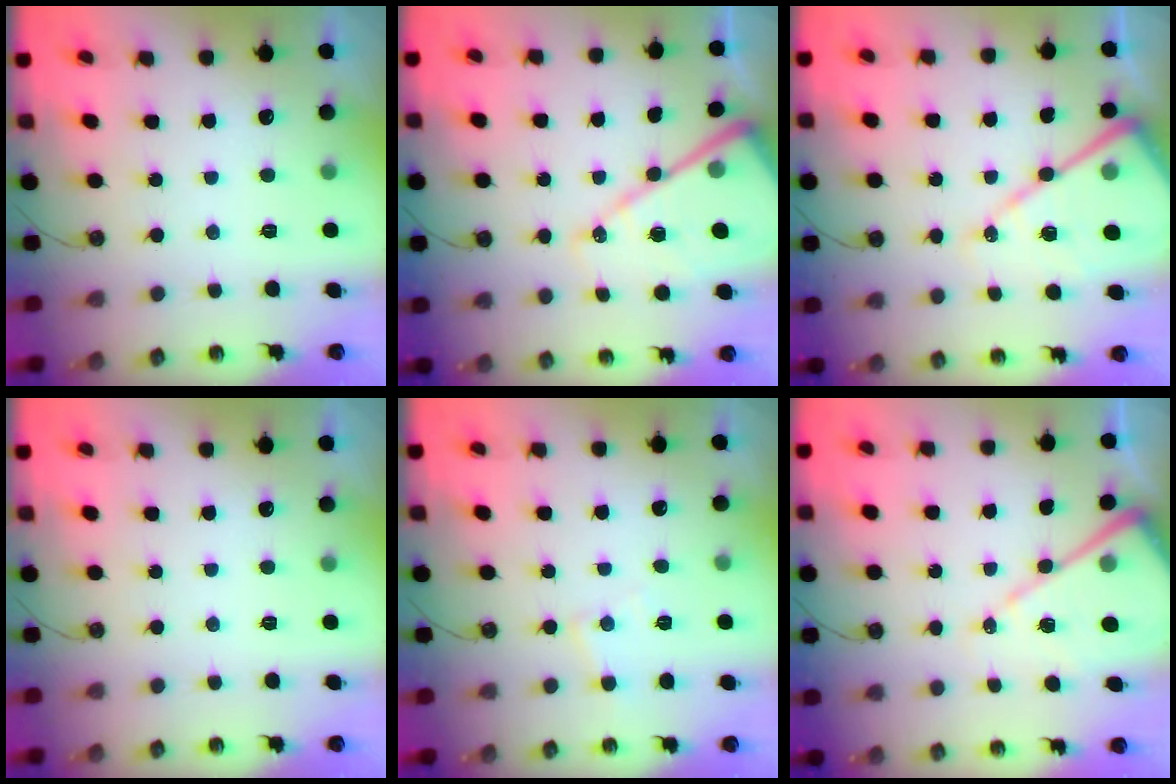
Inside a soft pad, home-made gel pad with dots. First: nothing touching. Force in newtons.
{"total": 16.9, "press": 16.8, "slide": 1.7}
{"total": 18.3, "press": 18.2, "slide": 1.9}
{"total": 0.0}
{"total": 6.2, "press": 6.2, "slide": 0.4}
{"total": 14.0, "press": 13.9, "slide": 1.3}